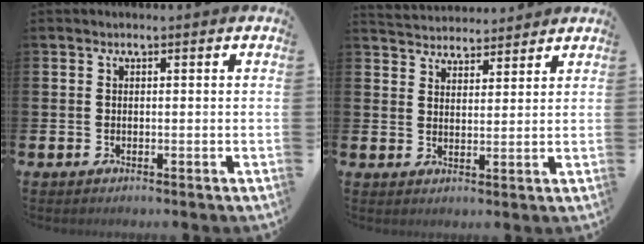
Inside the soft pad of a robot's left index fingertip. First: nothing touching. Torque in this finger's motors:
{"motor_torque": [0.47, -0.56, 0.18, 0.01]}